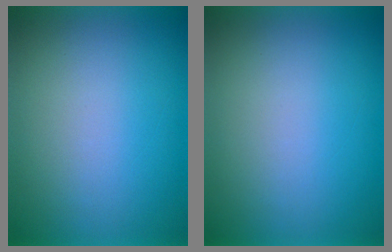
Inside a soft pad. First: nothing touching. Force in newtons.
{"total": 0.0}